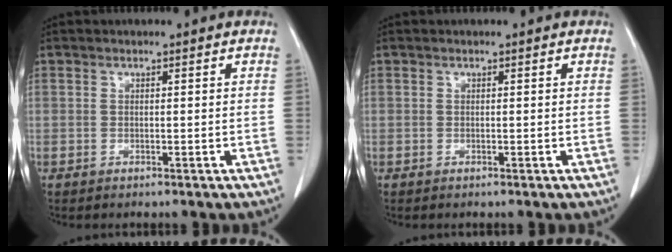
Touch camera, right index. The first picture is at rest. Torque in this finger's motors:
{"motor_torque": [0.00, 0.00, 0.00, 0.00]}